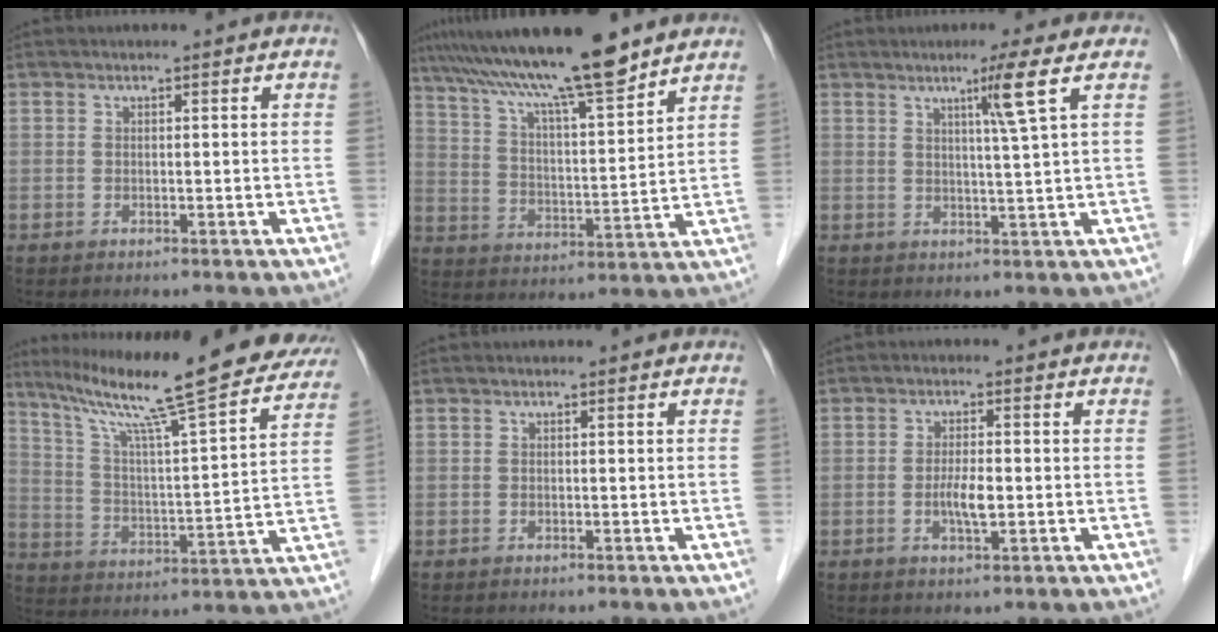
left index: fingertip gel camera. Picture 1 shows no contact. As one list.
[{"total": 16.1, "force": [13.2, 0.8, 9.2], "torque": [-0.158, 0.017, 0.223]}, {"total": 4.7, "force": [2.2, -1.7, 3.8], "torque": [-0.068, -0.012, 0.043]}, {"total": 27.3, "force": [22.7, 2.1, 15.0], "torque": [-0.247, -0.017, 0.317]}, {"total": 0.0}, {"total": 3.4, "force": [-0.7, 0.8, 3.3], "torque": [-0.066, -0.002, -0.011]}]